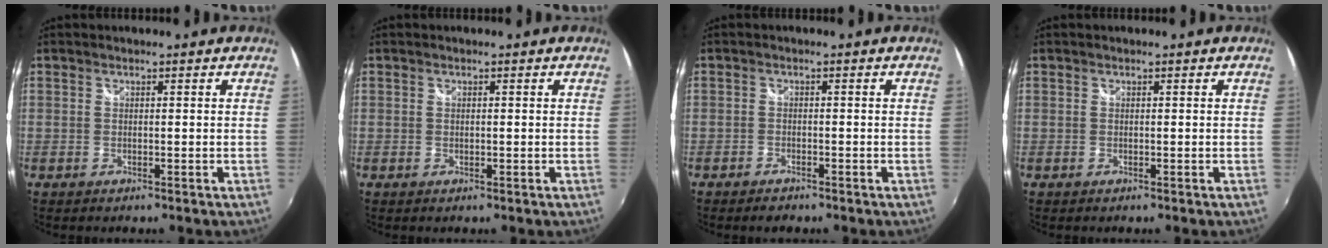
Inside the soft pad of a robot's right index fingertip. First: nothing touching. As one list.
[{"total": 0.0}, {"total": 2.2, "force": [-1.8, 0.9, 0.8], "torque": [-0.023, -0.003, -0.032]}, {"total": 0.0}]